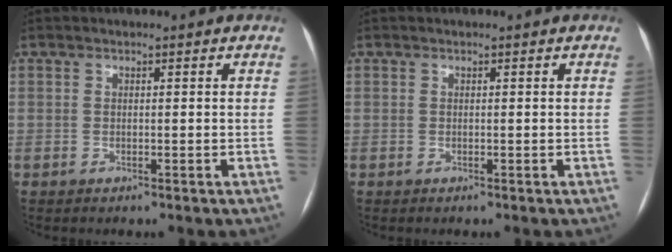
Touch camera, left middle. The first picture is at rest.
{"total": 0.0}